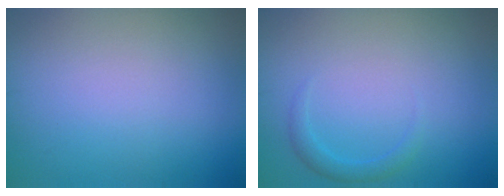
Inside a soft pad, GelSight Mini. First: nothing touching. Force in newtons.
{"total": 1.3, "press": 1.3, "slide": 0.1}